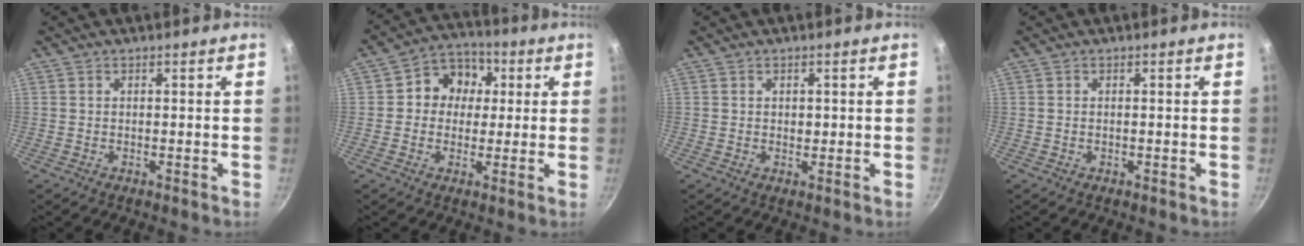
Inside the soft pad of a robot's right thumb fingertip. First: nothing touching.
{"total": 9.5, "force": [1.4, 7.9, 5.1], "torque": [-0.036, 0.016, 0.010]}
{"total": 1.3, "force": [0.3, 1.0, 0.8], "torque": [0.000, 0.000, 0.004]}
{"total": 0.0}